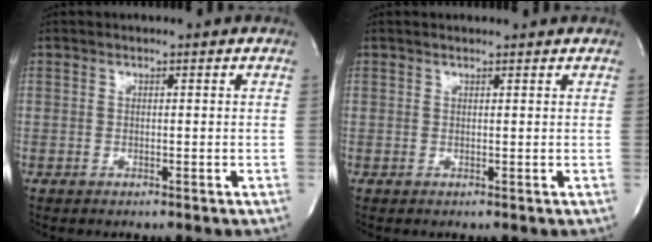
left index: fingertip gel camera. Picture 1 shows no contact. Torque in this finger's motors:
{"motor_torque": [0.32, -0.34, -0.05, 0.00]}